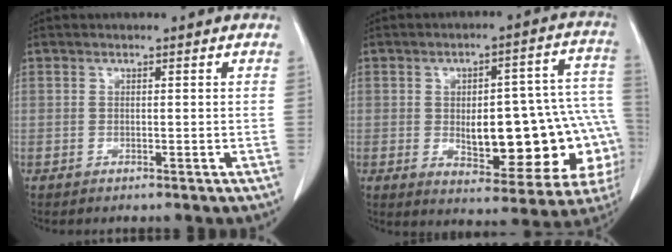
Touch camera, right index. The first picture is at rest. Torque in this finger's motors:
{"motor_torque": [1.70, -0.44, 0.52, 0.08]}